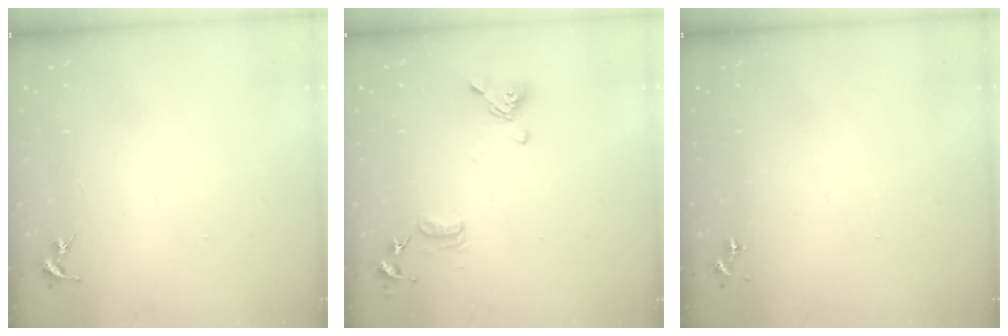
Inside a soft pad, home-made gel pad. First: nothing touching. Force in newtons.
{"total": 12.9, "press": 12.8, "slide": 1.9}
{"total": 0.0}